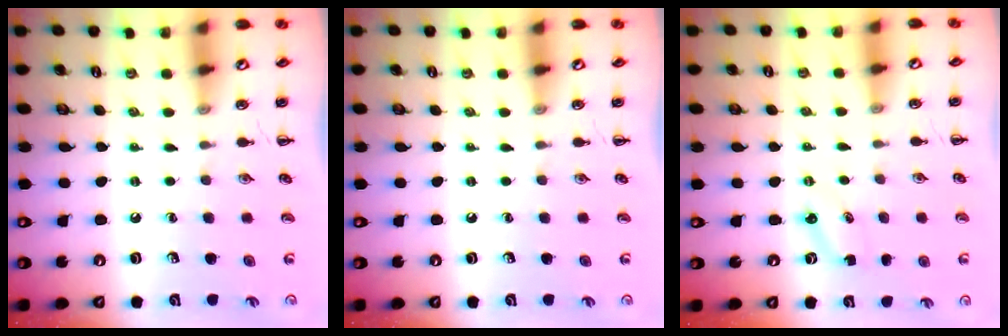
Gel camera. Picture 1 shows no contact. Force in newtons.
{"total": 0.0}
{"total": 2.8, "press": 2.7, "slide": 0.7}